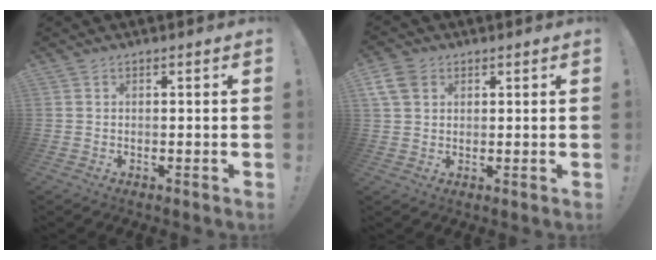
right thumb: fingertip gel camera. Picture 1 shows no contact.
{"total": 6.7, "force": [2.7, 4.9, 3.7], "torque": [-0.072, -0.001, 0.056]}